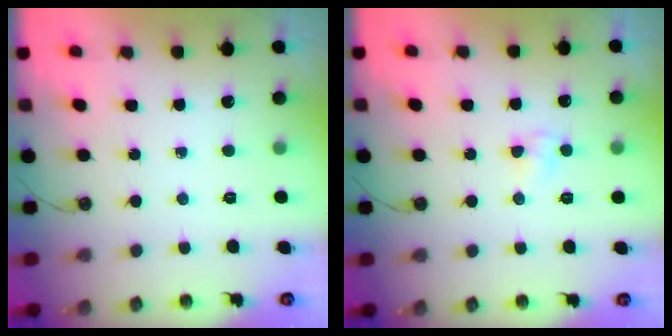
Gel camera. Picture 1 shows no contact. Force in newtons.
{"total": 3.8, "press": 3.8, "slide": 0.3}